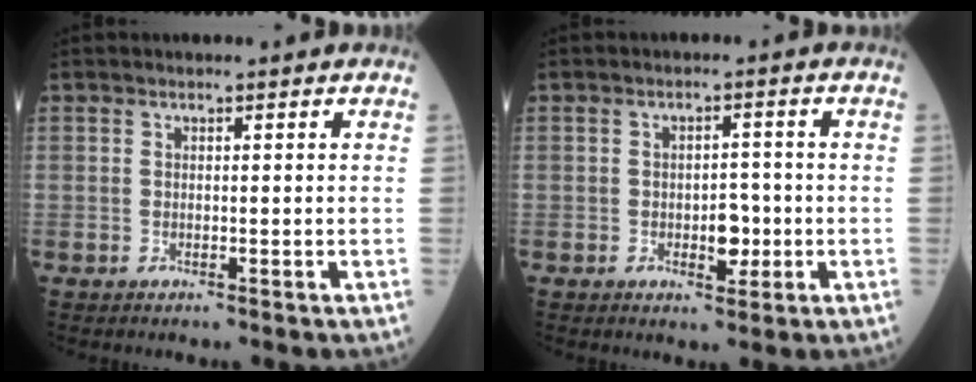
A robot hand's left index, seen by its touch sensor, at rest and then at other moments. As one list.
[{"total": 3.3, "force": [-1.0, 1.8, 2.5], "torque": [-0.029, 0.000, -0.011]}]